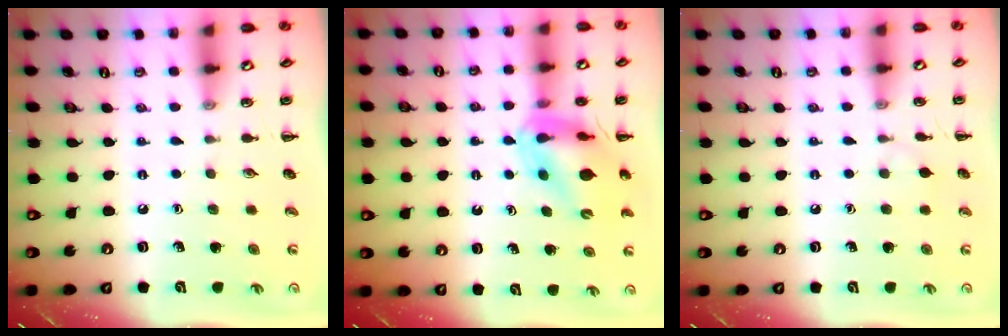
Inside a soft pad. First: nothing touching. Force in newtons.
{"total": 13.5, "press": 12.9, "slide": 3.8}
{"total": 4.1, "press": 3.8, "slide": 1.6}